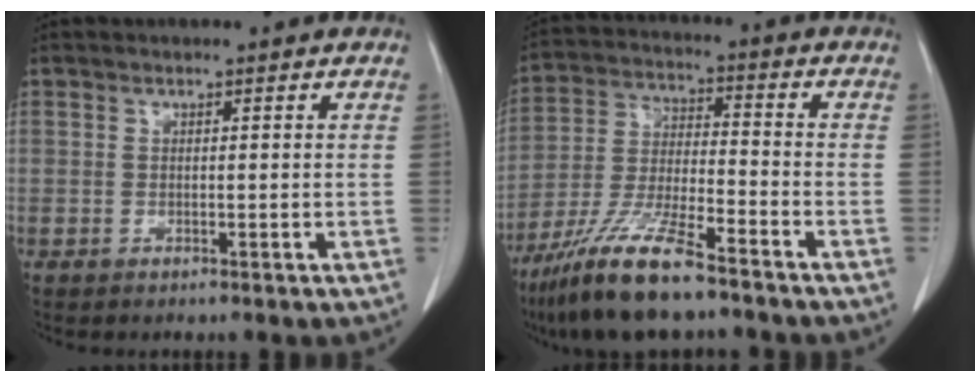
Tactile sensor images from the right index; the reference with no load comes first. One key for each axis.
{"total": 13.1, "fx": -9.6, "fy": 1.6, "fz": 8.7, "tx": -0.178, "ty": -0.028, "tz": -0.179}